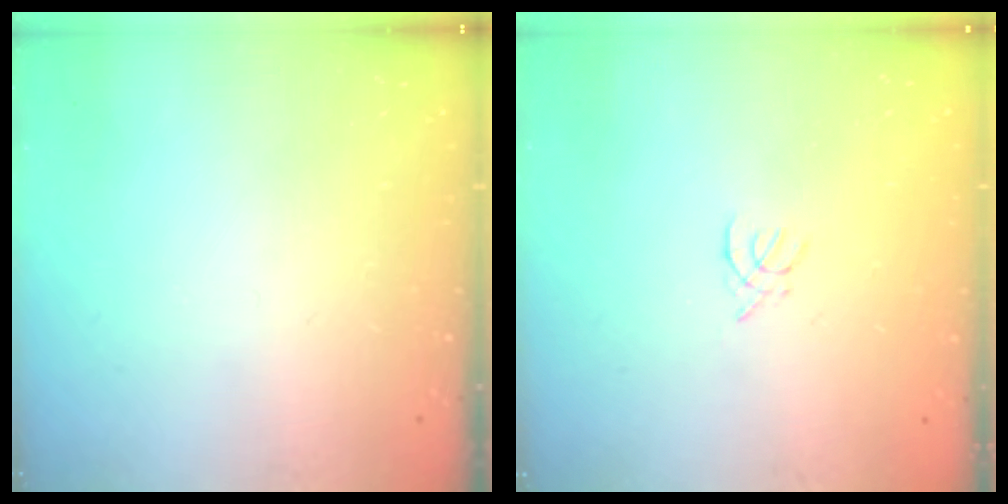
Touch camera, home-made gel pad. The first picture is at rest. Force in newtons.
{"total": 1.8, "press": 1.8, "slide": 0.4}